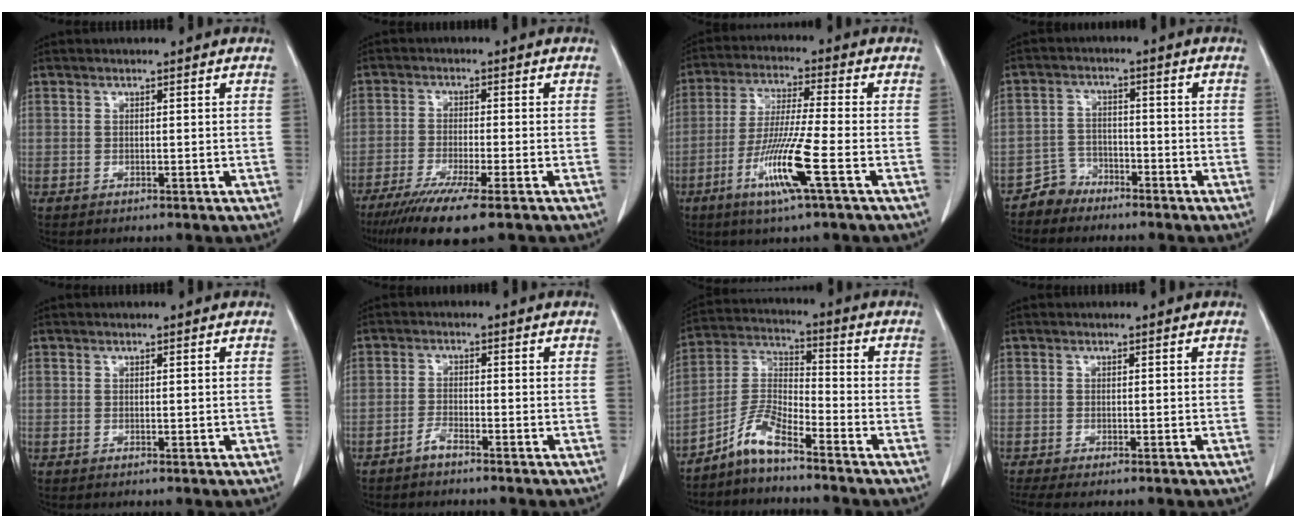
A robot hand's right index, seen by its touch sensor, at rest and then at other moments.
{"total": 9.7, "force": [-6.7, 0.2, 7.0], "torque": [-0.118, -0.025, -0.106]}
{"total": 11.1, "force": [-4.5, -0.7, 10.1], "torque": [-0.200, -0.021, -0.090]}
{"total": 3.8, "force": [-3.1, 2.0, -0.7], "torque": [0.019, 0.007, -0.060]}
{"total": 0.6, "force": [-0.1, 0.2, 0.5], "torque": [-0.009, -0.003, 0.001]}
{"total": 1.9, "force": [-1.7, 0.1, 0.8], "torque": [-0.020, -0.001, -0.035]}
{"total": 6.7, "force": [-5.3, 0.8, 4.0], "torque": [-0.091, 0.003, -0.110]}
{"total": 2.3, "force": [-1.8, 0.1, 1.5], "torque": [-0.030, -0.008, -0.036]}